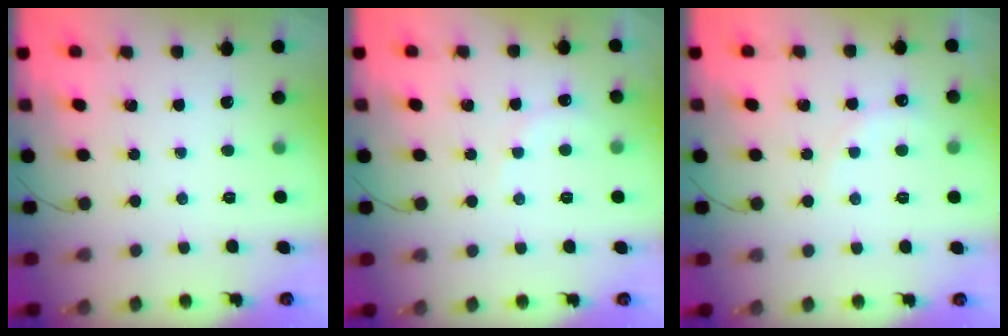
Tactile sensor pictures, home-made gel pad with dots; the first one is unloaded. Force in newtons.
{"total": 5.2, "press": 5.2, "slide": 0.8}
{"total": 6.2, "press": 6.1, "slide": 1.0}